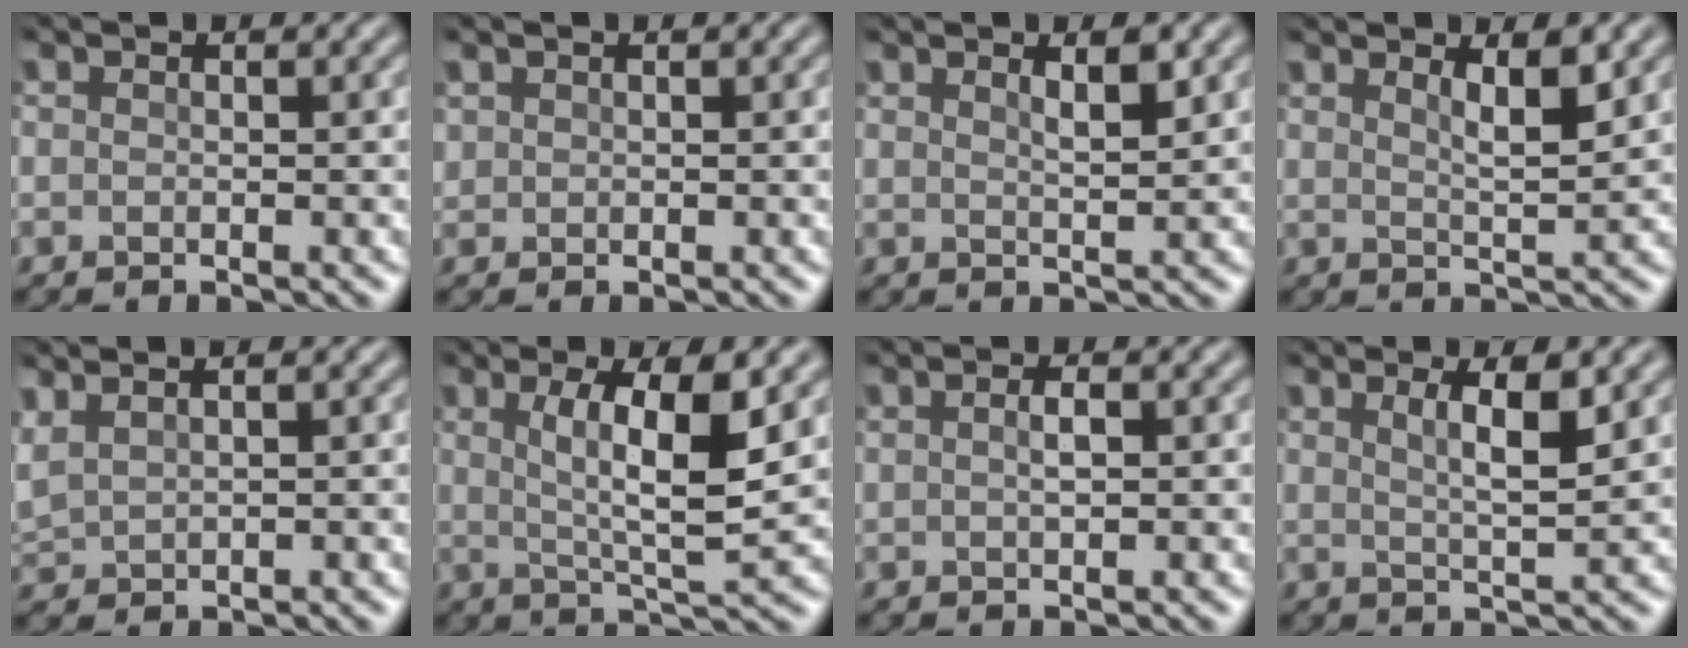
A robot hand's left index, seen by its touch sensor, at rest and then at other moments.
{"total": 0.6, "force": [0.4, 0.5, 0.0], "torque": [-0.004, -0.003, 0.011]}
{"total": 2.4, "force": [1.4, 0.6, 1.9], "torque": [-0.027, -0.001, 0.021]}
{"total": 3.2, "force": [1.8, 0.8, 2.5], "torque": [-0.038, -0.005, 0.028]}
{"total": 2.1, "force": [1.3, 0.8, 1.4], "torque": [-0.048, 0.012, 0.035]}
{"total": 6.9, "force": [1.9, 1.7, 6.4], "torque": [-0.108, -0.011, 0.035]}
{"total": 1.4, "force": [0.3, 0.5, 1.2], "torque": [-0.030, -0.002, 0.007]}
{"total": 3.9, "force": [1.7, 0.8, 3.4], "torque": [-0.054, -0.005, 0.028]}